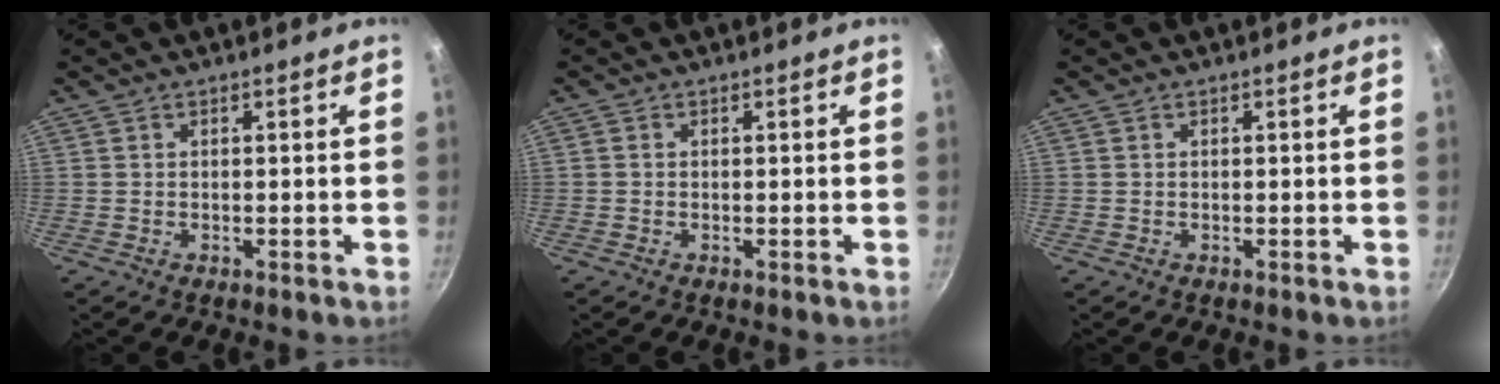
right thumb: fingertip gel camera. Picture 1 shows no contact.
{"total": 0.5, "force": [-0.1, 0.5, 0.2], "torque": [-0.001, 0.002, -0.004]}
{"total": 0.0}